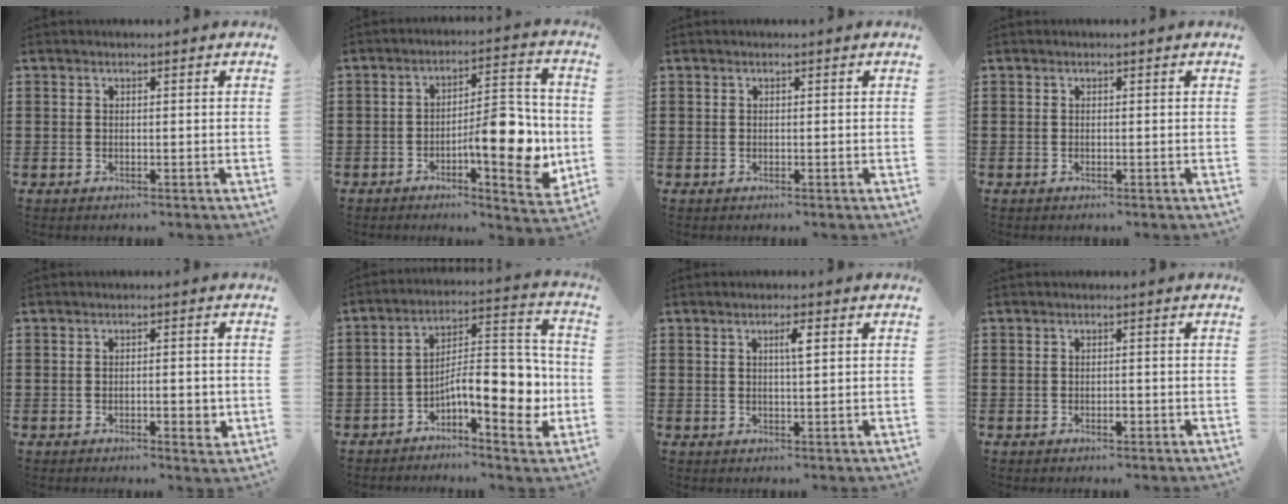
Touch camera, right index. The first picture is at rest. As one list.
[{"total": 10.6, "force": [-2.4, 3.6, 9.6], "torque": [-0.108, -0.007, -0.046]}, {"total": 0.0}, {"total": 0.0}, {"total": 3.2, "force": [-0.8, 0.8, 2.9], "torque": [-0.040, -0.001, -0.016]}, {"total": 11.5, "force": [-2.9, 4.4, 10.2], "torque": [-0.131, -0.006, -0.056]}, {"total": 2.6, "force": [0.8, 0.4, 2.4], "torque": [-0.047, 0.005, 0.010]}, {"total": 1.2, "force": [-0.5, 0.5, 1.0], "torque": [-0.020, -0.004, -0.009]}]